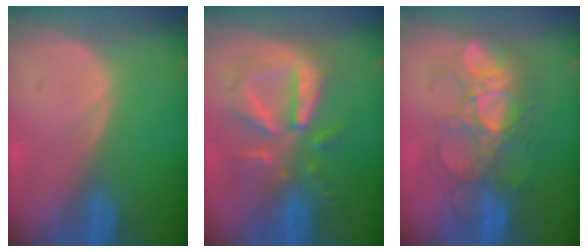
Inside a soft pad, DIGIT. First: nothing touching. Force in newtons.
{"total": 9.0, "press": 8.6, "slide": 2.4}
{"total": 9.1, "press": 8.9, "slide": 1.9}